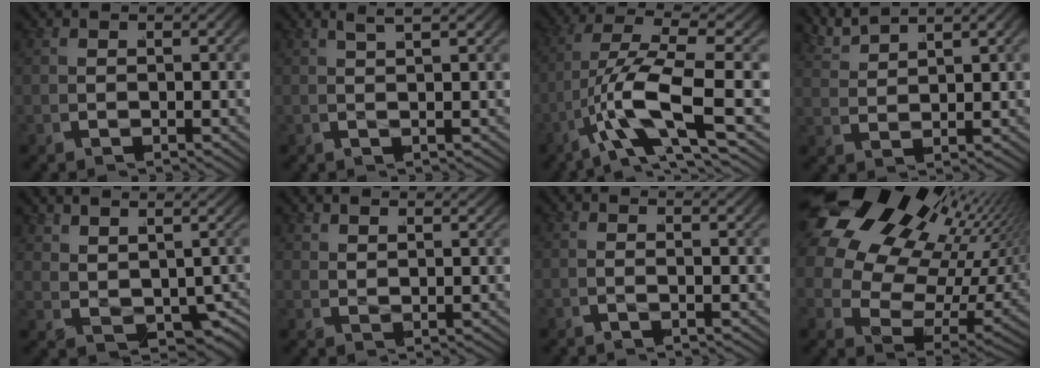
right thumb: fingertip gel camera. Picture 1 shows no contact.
{"total": 2.3, "force": [1.7, 0.2, 1.6], "torque": [-0.012, 0.014, 0.021]}
{"total": 6.7, "force": [-1.8, 1.9, 6.2], "torque": [-0.149, -0.018, -0.025]}
{"total": 2.5, "force": [2.4, 0.1, 0.5], "torque": [-0.011, 0.008, 0.047]}
{"total": 5.2, "force": [0.2, 3.8, 3.6], "torque": [-0.064, -0.031, 0.017]}
{"total": 2.3, "force": [2.3, 0.2, 0.3], "torque": [0.005, 0.005, 0.040]}
{"total": 0.8, "force": [0.4, -0.2, 0.7], "torque": [-0.008, 0.004, -0.001]}
{"total": 19.2, "force": [6.5, 12.7, 12.9], "torque": [-0.236, 0.009, 0.086]}